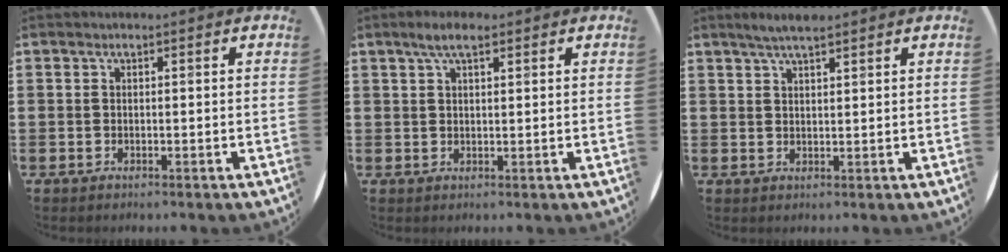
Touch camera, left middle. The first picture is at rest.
{"total": 3.5, "force": [2.3, 1.1, 2.4], "torque": [-0.042, 0.005, 0.038]}
{"total": 2.9, "force": [2.4, 0.3, 1.5], "torque": [-0.032, 0.006, 0.043]}